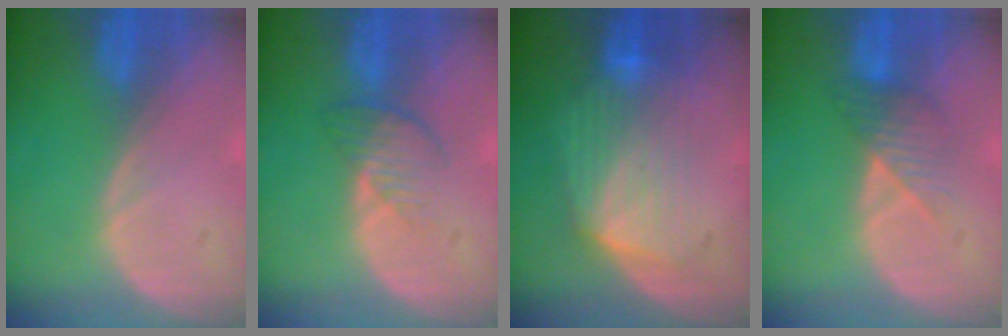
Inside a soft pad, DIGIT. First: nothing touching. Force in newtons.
{"total": 3.7, "press": 3.2, "slide": 1.9}
{"total": 7.1, "press": 7.1, "slide": 0.8}
{"total": 3.7, "press": 3.4, "slide": 1.3}